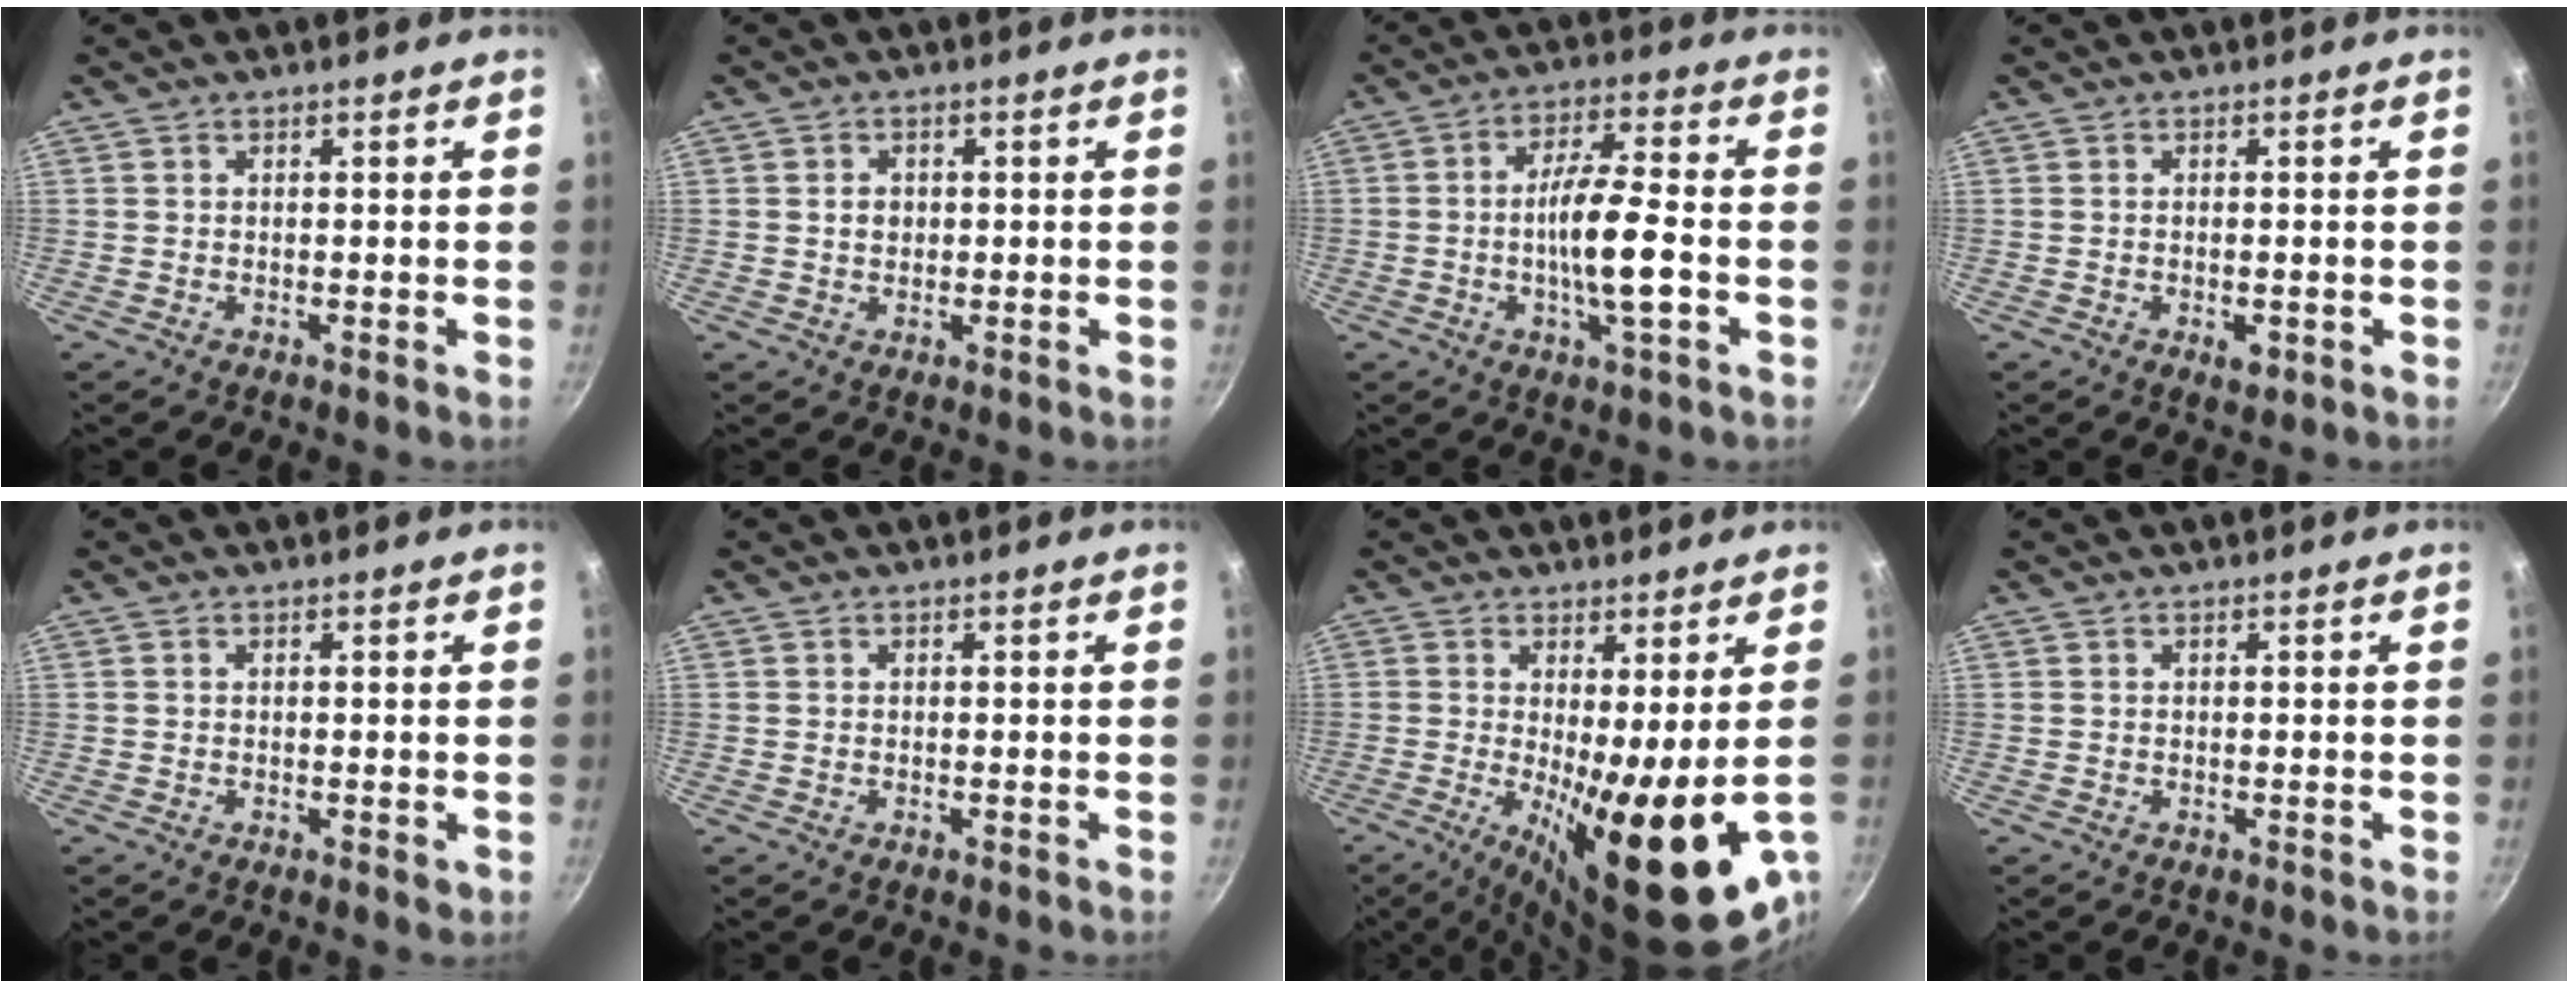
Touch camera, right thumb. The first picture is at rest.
{"total": 2.2, "force": [0.2, 1.9, 1.0], "torque": [-0.008, 0.001, 0.003]}
{"total": 10.6, "force": [-2.2, 2.6, 10.0], "torque": [-0.176, 0.022, -0.044]}
{"total": 2.5, "force": [-0.8, 1.3, 2.0], "torque": [-0.032, -0.002, -0.011]}
{"total": 1.3, "force": [0.1, 0.7, 1.0], "torque": [-0.012, 0.000, 0.002]}
{"total": 0.0}
{"total": 18.4, "force": [-3.0, 4.6, 17.6], "torque": [-0.245, -0.026, -0.028]}
{"total": 0.0}